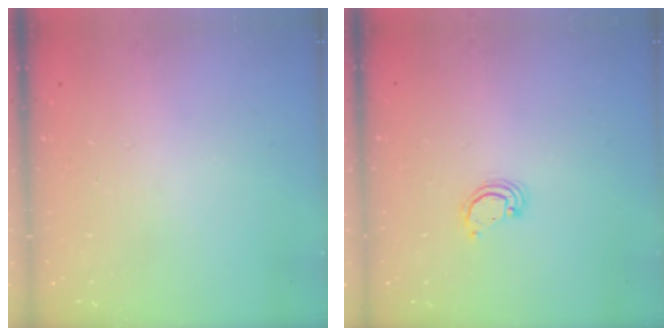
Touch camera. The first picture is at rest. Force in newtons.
{"total": 2.1, "press": 2.1, "slide": 0.1}